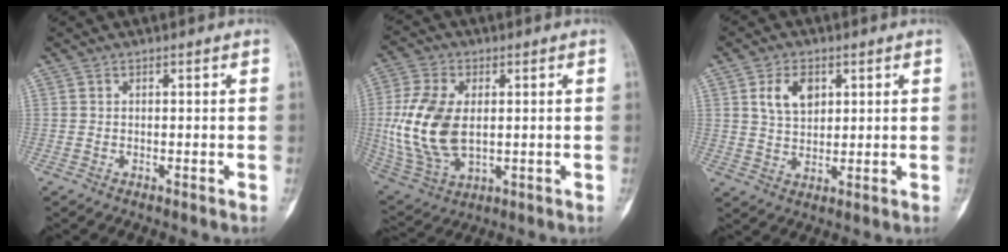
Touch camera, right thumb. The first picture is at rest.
{"total": 15.5, "force": [0.5, 9.3, 12.5], "torque": [-0.258, -0.007, 0.022]}
{"total": 6.7, "force": [2.5, 4.3, 4.4], "torque": [-0.063, -0.010, 0.049]}